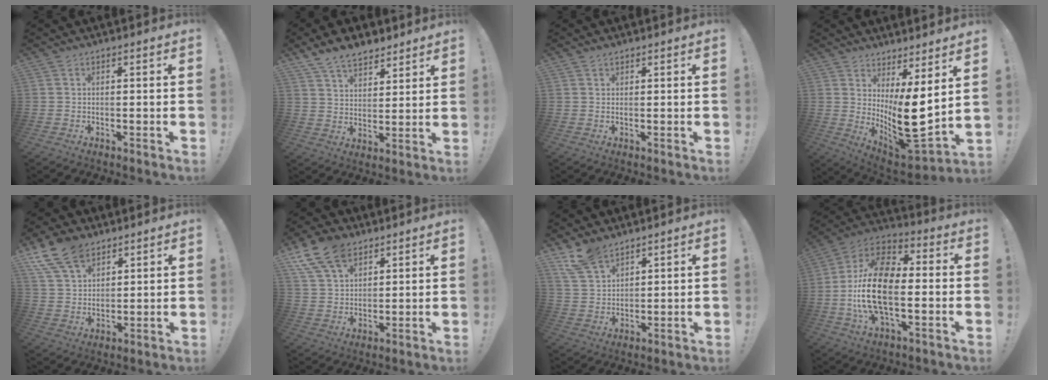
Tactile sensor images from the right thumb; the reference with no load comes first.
{"total": 9.3, "force": [7.3, 4.6, 3.4], "torque": [-0.057, -0.044, 0.139]}
{"total": 0.9, "force": [0.9, 0.2, 0.2], "torque": [0.001, -0.005, 0.016]}
{"total": 13.2, "force": [1.4, 4.3, 12.4], "torque": [-0.184, -0.049, 0.033]}
{"total": 12.9, "force": [8.6, 7.6, 5.8], "torque": [-0.109, -0.042, 0.168]}
{"total": 13.3, "force": [8.0, 8.2, 6.7], "torque": [-0.119, -0.034, 0.157]}
{"total": 9.5, "force": [7.3, 4.7, 3.7], "torque": [-0.074, -0.037, 0.146]}
{"total": 20.6, "force": [-2.2, 11.3, 17.0], "torque": [-0.328, 0.014, -0.036]}